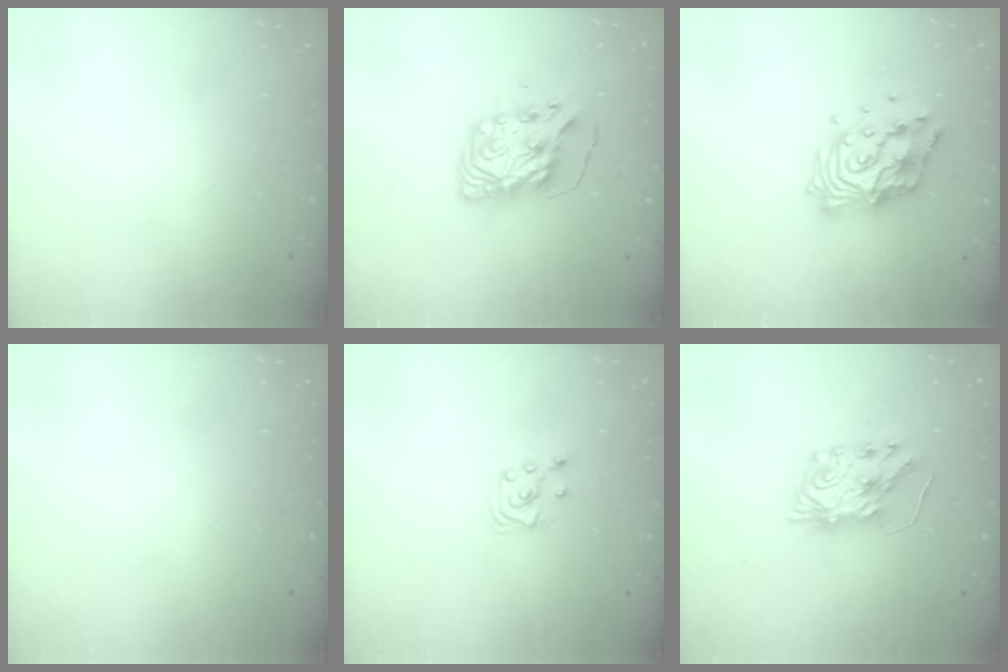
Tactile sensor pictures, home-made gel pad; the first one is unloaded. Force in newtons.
{"total": 11.0, "press": 10.9, "slide": 1.6}
{"total": 16.3, "press": 16.3, "slide": 1.3}
{"total": 0.0}
{"total": 3.5, "press": 3.5, "slide": 0.4}
{"total": 8.4, "press": 8.4, "slide": 0.5}